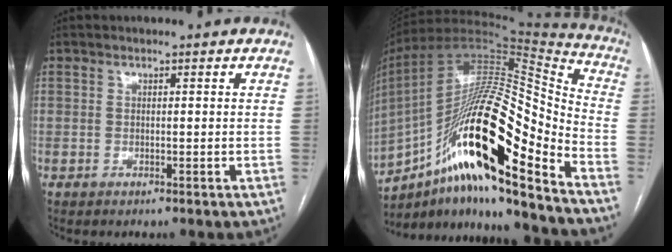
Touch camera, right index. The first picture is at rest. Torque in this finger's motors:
{"motor_torque": [1.23, -0.90, 0.81, 0.21]}